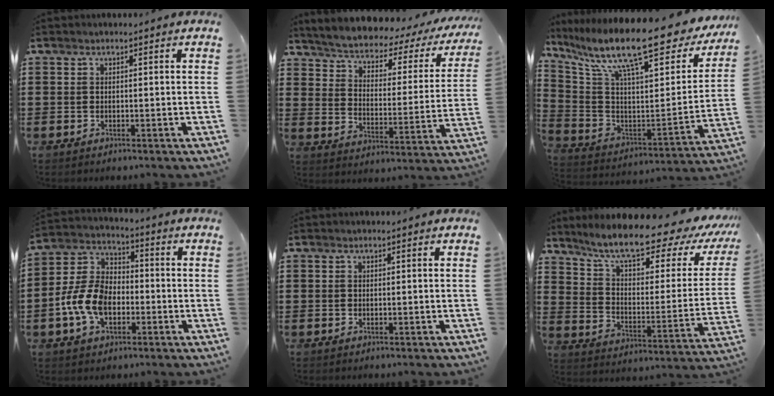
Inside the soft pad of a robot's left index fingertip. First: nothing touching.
{"total": 3.4, "force": [3.0, 0.7, 1.4], "torque": [-0.048, -0.033, 0.041]}
{"total": 16.3, "force": [12.1, 2.2, 10.8], "torque": [-0.216, -0.085, 0.197]}
{"total": 9.2, "force": [-3.0, 5.8, 6.4], "torque": [-0.168, 0.004, -0.066]}
{"total": 0.0}
{"total": 11.5, "force": [9.4, 1.6, 6.5], "torque": [-0.144, -0.059, 0.157]}